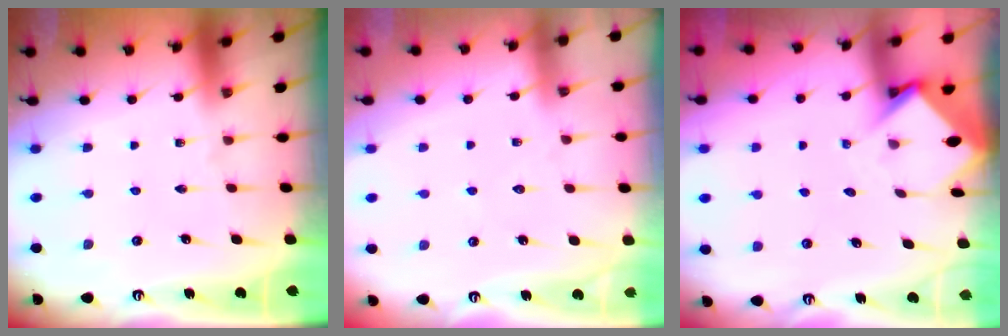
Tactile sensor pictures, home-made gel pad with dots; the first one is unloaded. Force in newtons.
{"total": 5.3, "press": 5.2, "slide": 0.6}
{"total": 3.7, "press": 3.7, "slide": 0.3}